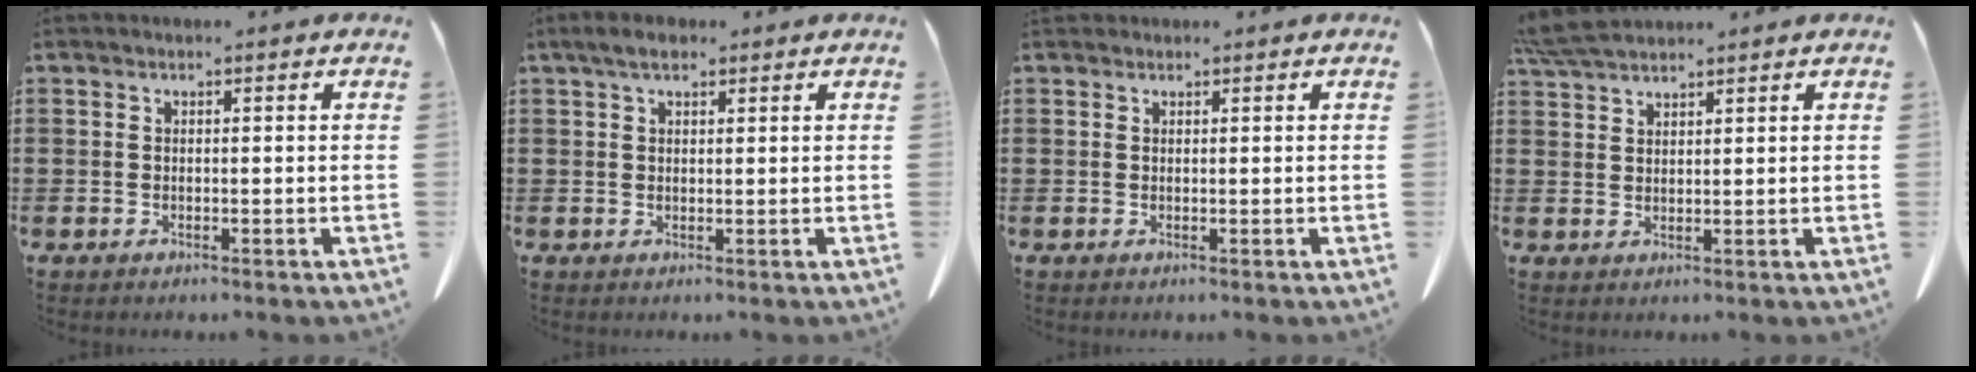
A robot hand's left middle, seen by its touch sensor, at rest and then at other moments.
{"total": 3.1, "force": [2.0, 1.1, 2.1], "torque": [-0.038, 0.002, 0.035]}
{"total": 0.5, "force": [0.5, 0.2, 0.1], "torque": [-0.003, 0.000, 0.011]}
{"total": 5.0, "force": [4.4, 0.7, 2.2], "torque": [-0.055, -0.006, 0.085]}